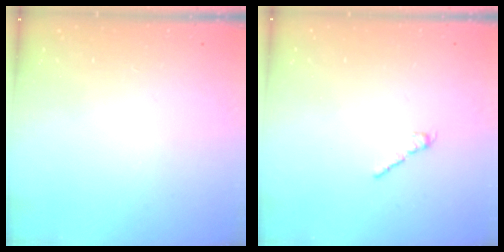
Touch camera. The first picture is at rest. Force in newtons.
{"total": 2.5, "press": 2.4, "slide": 0.7}